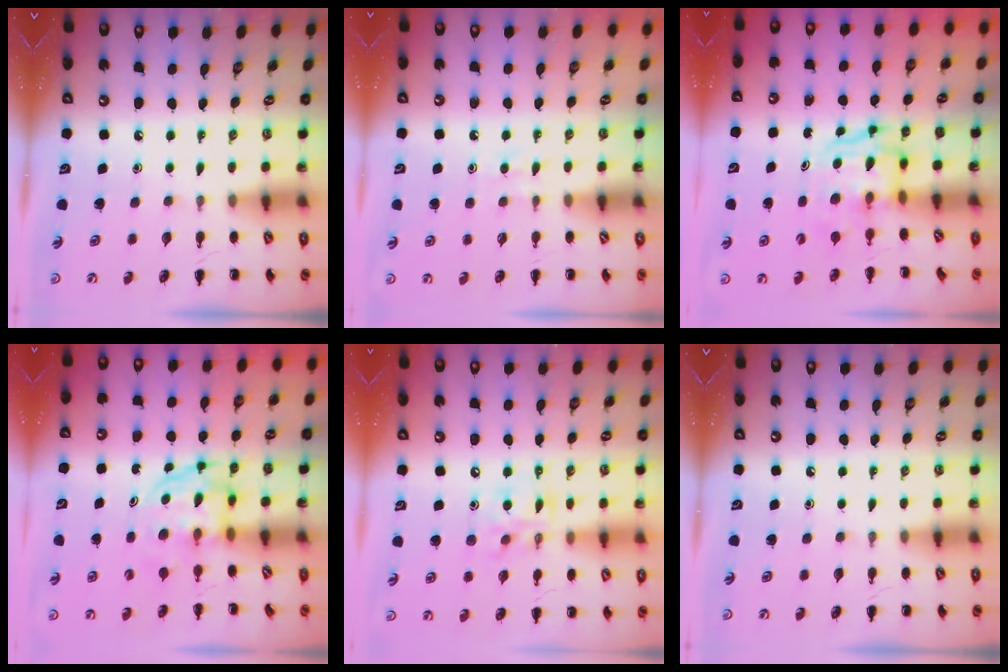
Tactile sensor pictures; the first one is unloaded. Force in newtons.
{"total": 2.6, "press": 2.5, "slide": 0.9}
{"total": 3.5, "press": 3.4, "slide": 0.3}
{"total": 3.6, "press": 3.6, "slide": 0.3}
{"total": 11.1, "press": 10.9, "slide": 1.7}
{"total": 0.0}